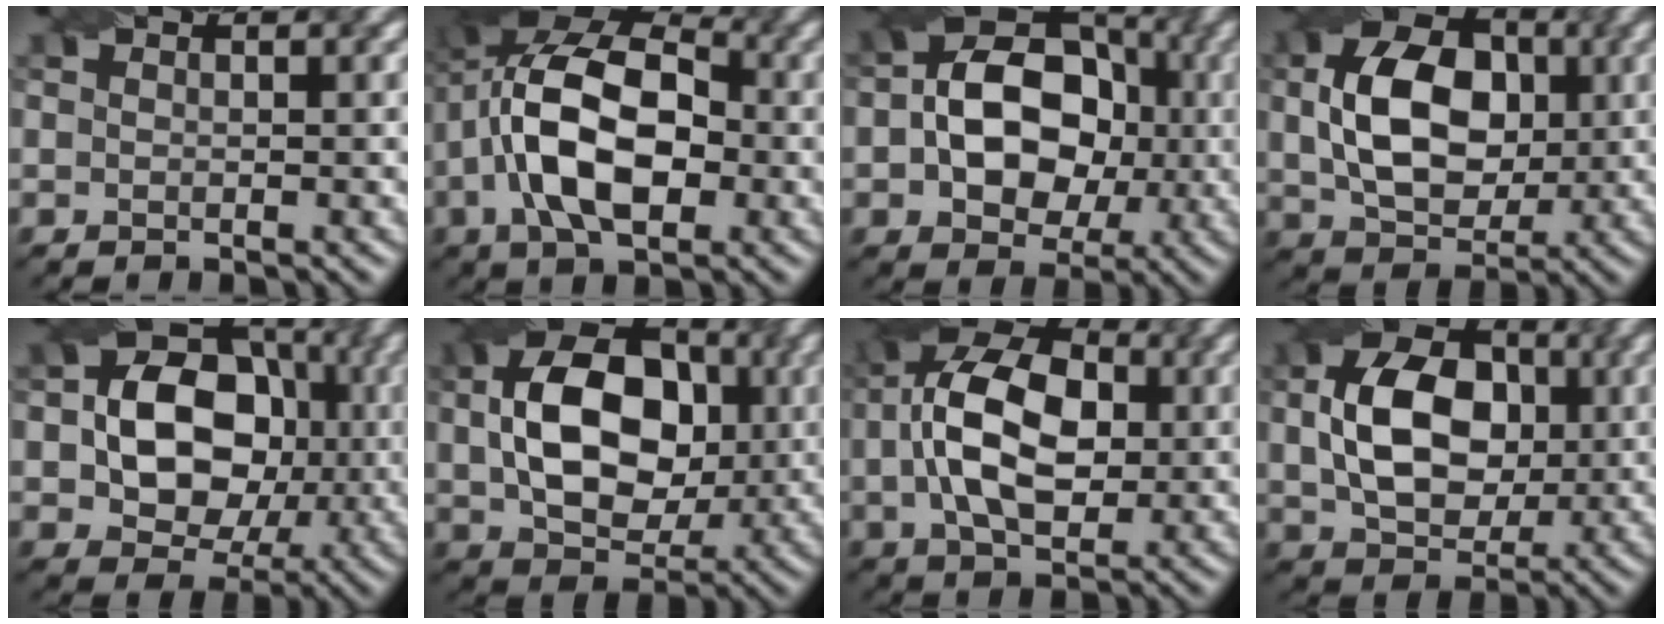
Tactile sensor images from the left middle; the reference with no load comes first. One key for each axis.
{"total": 12.4, "fx": -0.9, "fy": 7.1, "fz": 10.2, "tx": -0.189, "ty": 0.019, "tz": -0.030}
{"total": 11.9, "fx": 0.0, "fy": 8.6, "fz": 8.2, "tx": -0.110, "ty": 0.019, "tz": -0.008}
{"total": 9.4, "fx": 1.0, "fy": 6.5, "fz": 6.7, "tx": -0.139, "ty": 0.000, "tz": 0.021}
{"total": 10.9, "fx": 0.1, "fy": 8.4, "fz": 7.0, "tx": -0.083, "ty": 0.011, "tz": -0.009}
{"total": 11.2, "fx": 1.1, "fy": 7.8, "fz": 7.9, "tx": -0.150, "ty": 0.001, "tz": 0.020}
{"total": 10.7, "fx": 0.8, "fy": 6.4, "fz": 8.5, "tx": -0.166, "ty": 0.020, "tz": 0.005}
{"total": 9.3, "fx": 0.9, "fy": 6.6, "fz": 6.5, "tx": -0.134, "ty": 0.001, "tz": 0.019}